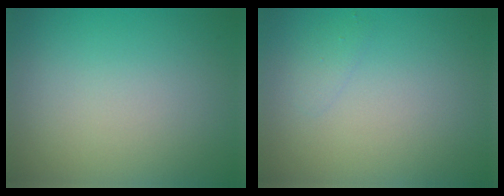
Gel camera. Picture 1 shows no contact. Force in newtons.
{"total": 0.8, "press": 0.8, "slide": 0.0}